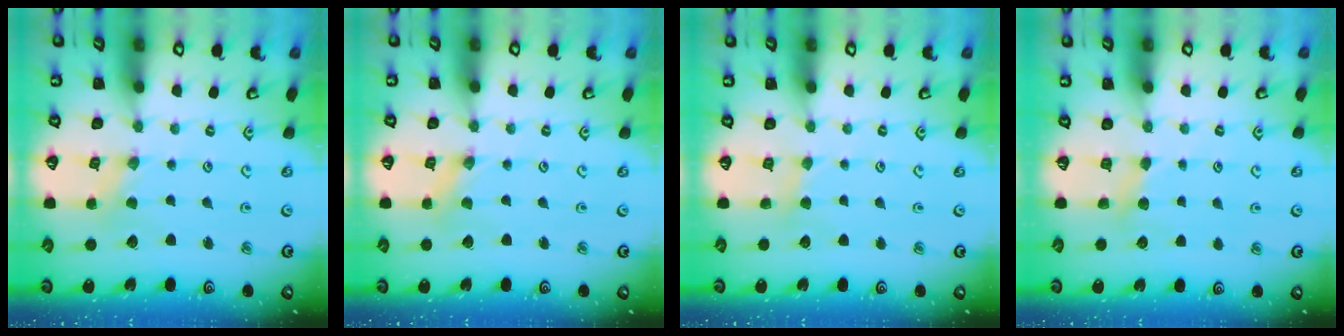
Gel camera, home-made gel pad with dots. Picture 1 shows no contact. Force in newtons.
{"total": 0.5, "press": 0.5, "slide": 0.1}
{"total": 2.8, "press": 2.7, "slide": 0.4}
{"total": 3.8, "press": 3.7, "slide": 0.5}